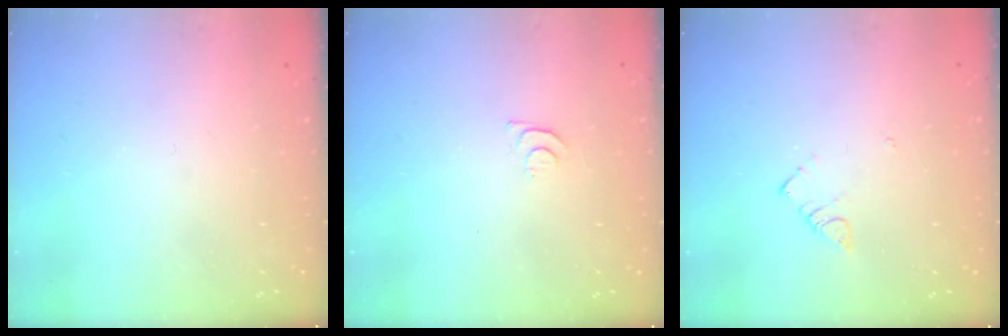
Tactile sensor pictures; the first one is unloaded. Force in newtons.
{"total": 4.1, "press": 4.1, "slide": 0.5}
{"total": 3.0, "press": 2.9, "slide": 0.4}